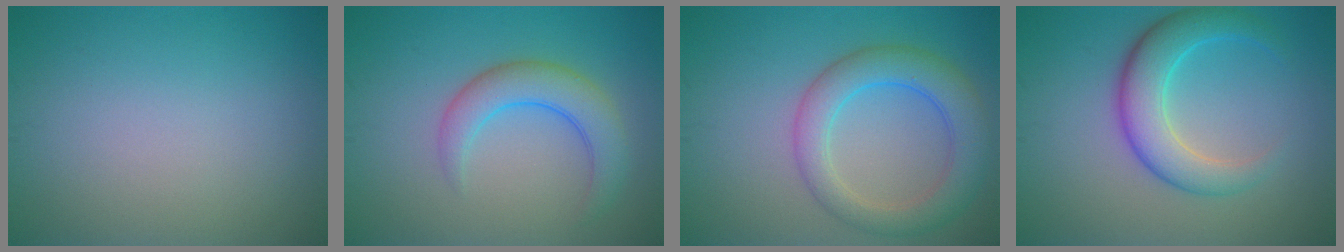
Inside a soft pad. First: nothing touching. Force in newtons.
{"total": 4.2, "press": 4.2, "slide": 0.3}
{"total": 5.5, "press": 5.5, "slide": 0.2}
{"total": 5.4, "press": 5.4, "slide": 0.1}